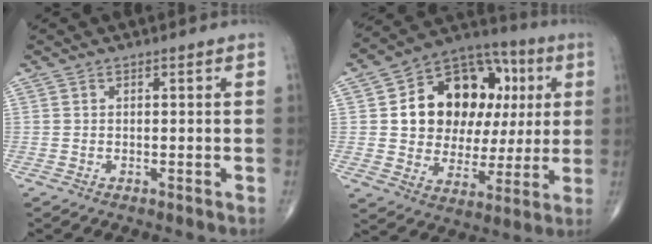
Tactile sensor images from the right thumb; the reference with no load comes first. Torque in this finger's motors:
{"motor_torque": [0.82, 3.75, 1.01, 0.24, 0.11]}